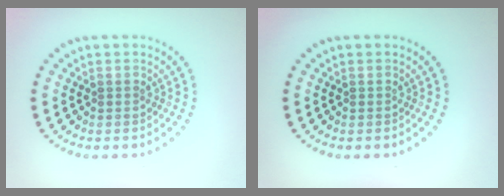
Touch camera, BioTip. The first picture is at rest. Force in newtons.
{"total": 0.0}